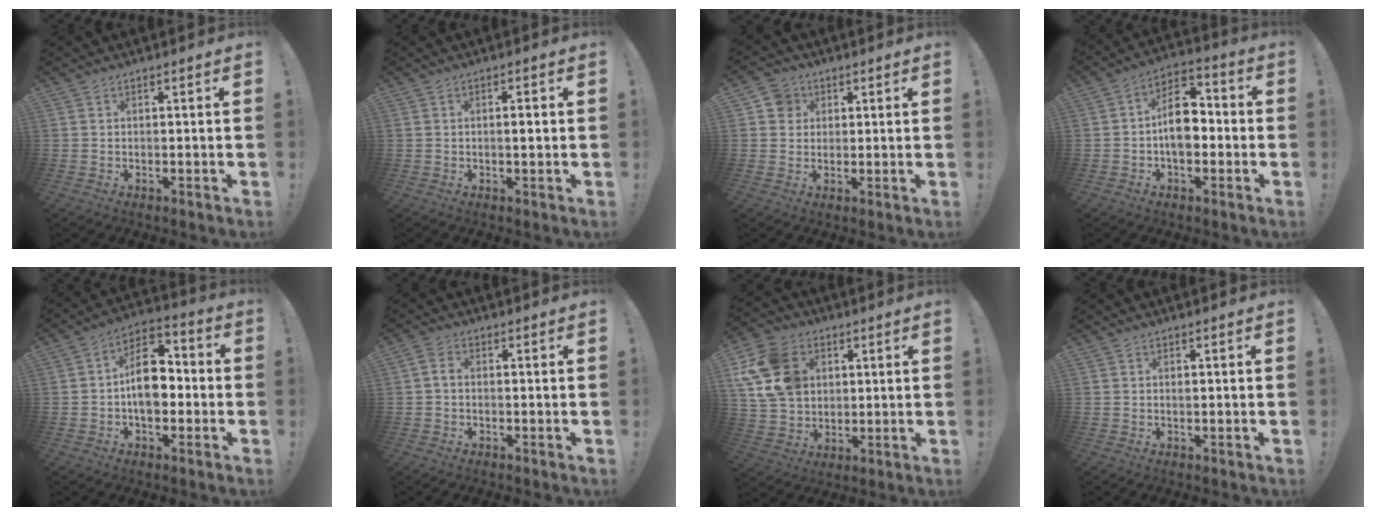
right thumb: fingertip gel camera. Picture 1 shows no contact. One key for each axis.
{"total": 2.0, "fx": -0.1, "fy": 0.4, "fz": 2.0, "tx": -0.023, "ty": -0.002, "tz": -0.007}
{"total": 6.0, "fx": 2.0, "fy": 5.5, "fz": 1.6, "tx": -0.017, "ty": -0.003, "tz": 0.039}
{"total": 12.3, "fx": -1.5, "fy": 8.0, "fz": 9.1, "tx": -0.151, "ty": 0.021, "tz": -0.027}
{"total": 13.5, "fx": -1.3, "fy": 8.9, "fz": 10.0, "tx": -0.157, "ty": 0.022, "tz": -0.023}
{"total": 2.7, "fx": -0.2, "fy": 1.6, "fz": 2.2, "tx": -0.048, "ty": 0.006, "tz": -0.003}
{"total": 17.0, "fx": 5.4, "fy": 13.4, "fz": 9.0, "tx": -0.155, "ty": -0.017, "tz": 0.110}
{"total": 0.0}